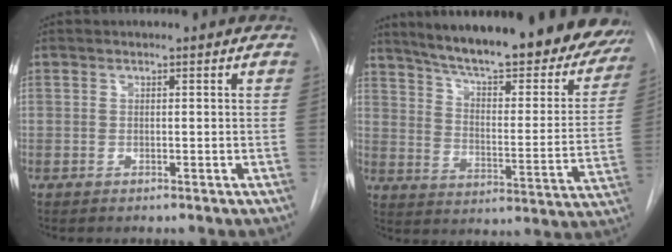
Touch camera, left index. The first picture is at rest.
{"total": 29.8, "force": [25.2, 6.3, 14.6], "torque": [-0.224, -0.071, 0.320]}